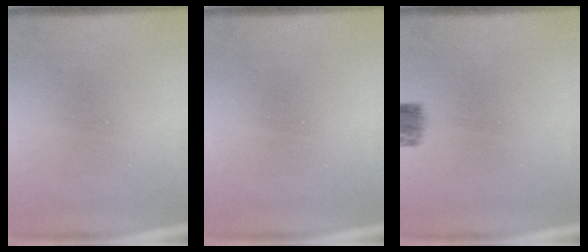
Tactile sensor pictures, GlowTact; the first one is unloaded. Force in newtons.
{"total": 0.0}
{"total": 3.7}